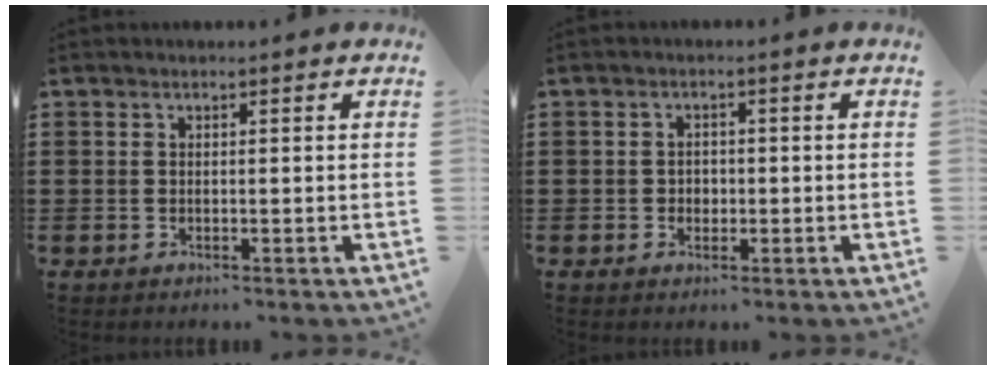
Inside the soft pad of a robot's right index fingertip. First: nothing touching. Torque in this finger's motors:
{"motor_torque": [2.14, 0.00, 0.04, 0.00]}